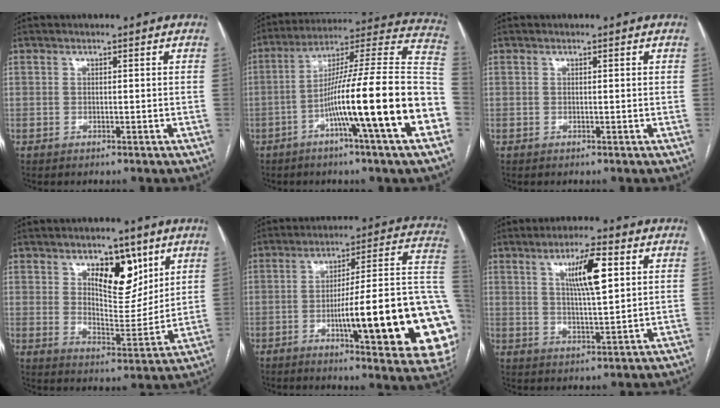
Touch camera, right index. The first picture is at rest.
{"total": 22.6, "force": [-7.2, -0.6, 21.4], "torque": [-0.282, 0.007, -0.123]}
{"total": 0.0}
{"total": 10.1, "force": [5.3, 4.4, 7.4], "torque": [-0.112, -0.004, 0.092]}
{"total": 26.7, "force": [-5.9, 3.1, 25.9], "torque": [-0.245, 0.005, -0.079]}
{"total": 8.3, "force": [3.1, 1.0, 7.6], "torque": [-0.134, 0.003, 0.054]}